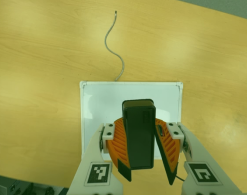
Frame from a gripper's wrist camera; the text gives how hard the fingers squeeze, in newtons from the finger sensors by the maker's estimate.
{"total": 9.2, "left": 10.0, "right": 8.3}